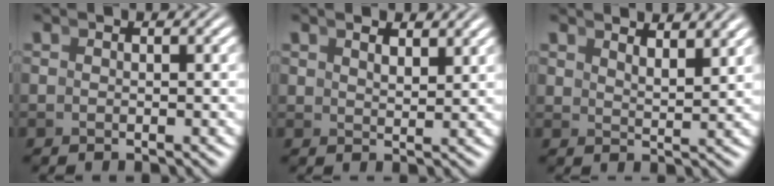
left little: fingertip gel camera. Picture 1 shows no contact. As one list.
[{"total": 1.9, "force": [1.8, -0.4, 0.5], "torque": [0.008, -0.006, 0.035]}, {"total": 2.6, "force": [2.5, -0.5, 0.7], "torque": [0.000, -0.009, 0.047]}]